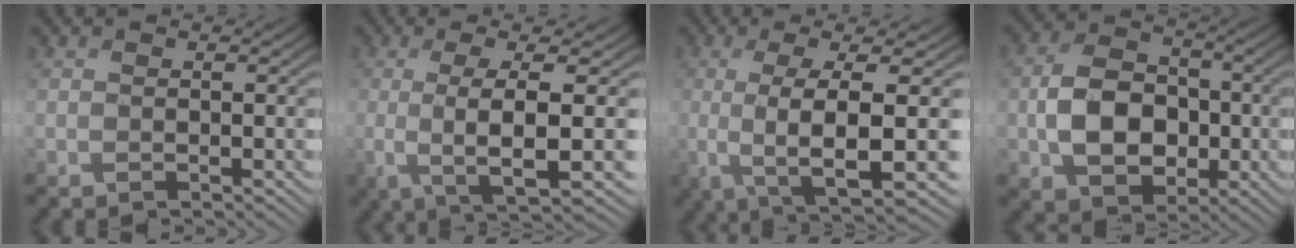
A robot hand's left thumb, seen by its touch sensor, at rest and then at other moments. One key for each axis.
{"total": 7.6, "fx": -0.8, "fy": 1.1, "fz": 7.4, "tx": -0.132, "ty": 0.012, "tz": -0.018}
{"total": 9.9, "fx": -1.8, "fy": 1.8, "fz": 9.6, "tx": -0.158, "ty": 0.007, "tz": -0.029}
{"total": 9.0, "fx": -2.1, "fy": 6.7, "fz": 5.6, "tx": -0.110, "ty": -0.004, "tz": -0.047}